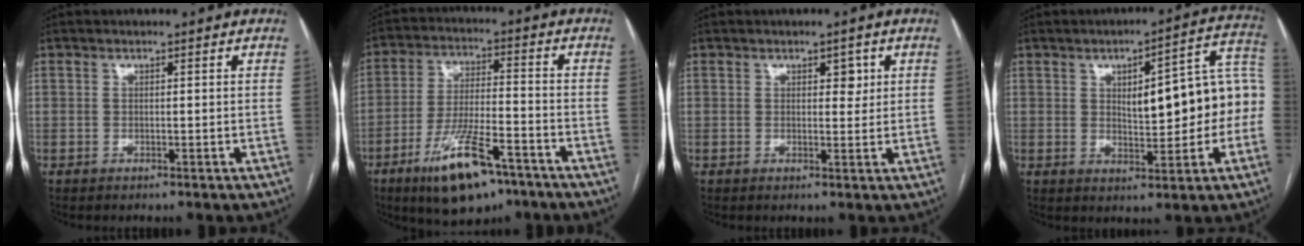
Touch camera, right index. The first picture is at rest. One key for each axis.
{"total": 13.7, "fx": -8.4, "fy": 3.7, "fz": 10.2, "tx": -0.193, "ty": -0.012, "tz": -0.139}
{"total": 2.3, "fx": 0.9, "fy": 1.2, "fz": 1.7, "tx": -0.018, "ty": 0.000, "tz": 0.011}
{"total": 13.9, "fx": 0.1, "fy": 4.1, "fz": 13.3, "tx": -0.172, "ty": 0.042, "tz": 0.012}